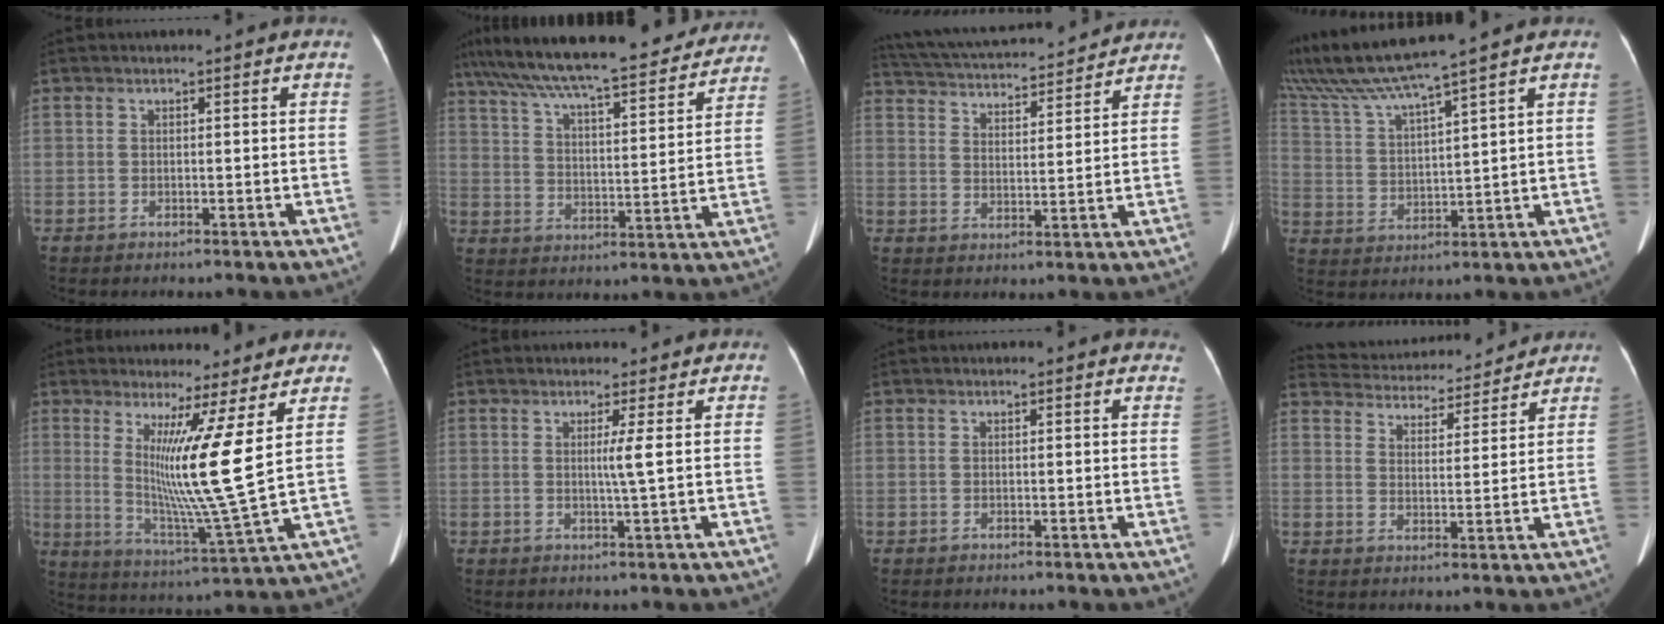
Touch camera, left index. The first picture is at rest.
{"total": 28.2, "force": [24.6, 5.0, 12.8], "torque": [-0.226, -0.007, 0.335]}
{"total": 19.4, "force": [17.9, 3.0, 6.8], "torque": [-0.124, 0.024, 0.262]}
{"total": 11.5, "force": [9.9, -2.3, 5.5], "torque": [-0.112, 0.004, 0.193]}
{"total": 10.9, "force": [3.1, -2.6, 10.2], "torque": [-0.179, -0.048, 0.061]}
{"total": 1.8, "force": [0.4, -0.8, 1.5], "torque": [-0.024, -0.011, 0.010]}
{"total": 4.3, "force": [4.0, 1.1, 1.1], "torque": [0.002, -0.008, 0.025]}
{"total": 15.8, "force": [15.1, 3.2, 3.4], "torque": [-0.052, 0.020, 0.211]}